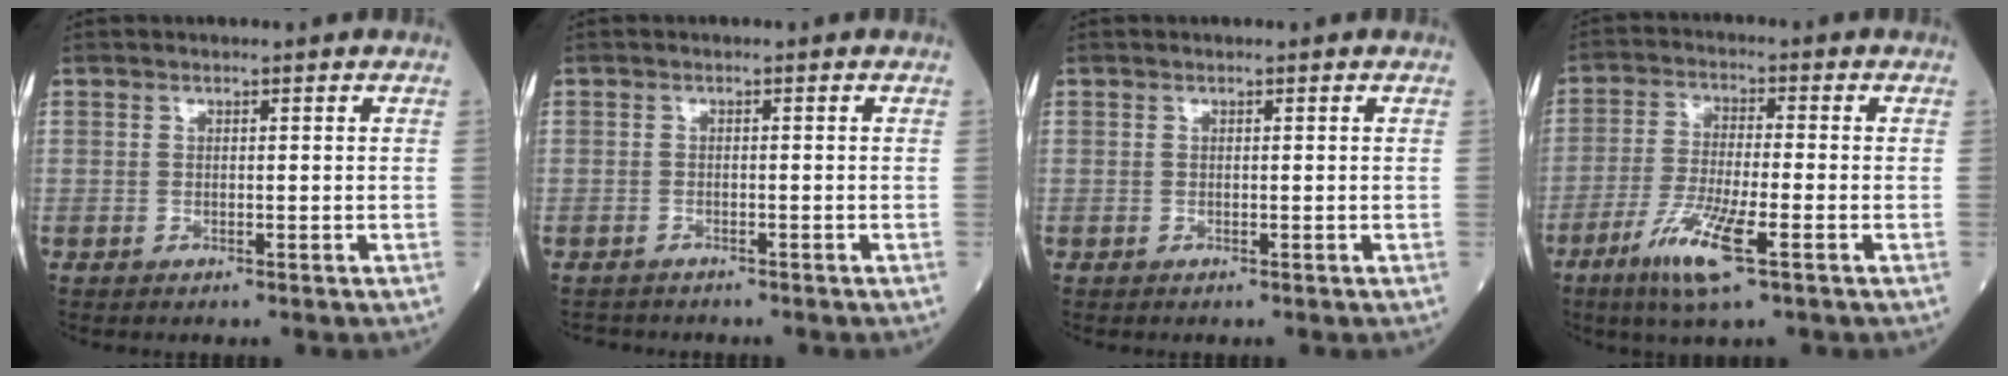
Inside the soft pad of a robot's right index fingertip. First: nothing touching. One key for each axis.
{"total": 2.1, "fx": -1.9, "fy": 0.7, "fz": -0.1, "tx": -0.002, "ty": -0.003, "tz": -0.031}
{"total": 0.0}
{"total": 9.2, "fx": -4.8, "fy": 0.7, "fz": 7.8, "tx": -0.160, "ty": -0.021, "tz": -0.089}